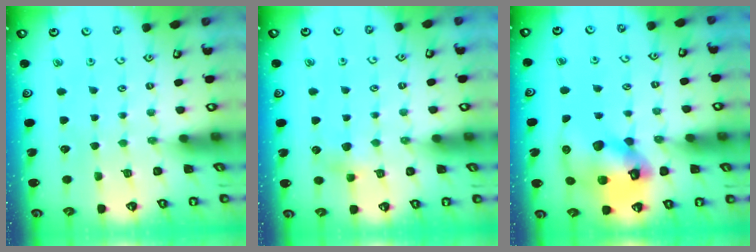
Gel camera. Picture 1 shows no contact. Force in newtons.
{"total": 4.2, "press": 4.1, "slide": 0.7}
{"total": 17.4, "press": 17.2, "slide": 2.5}